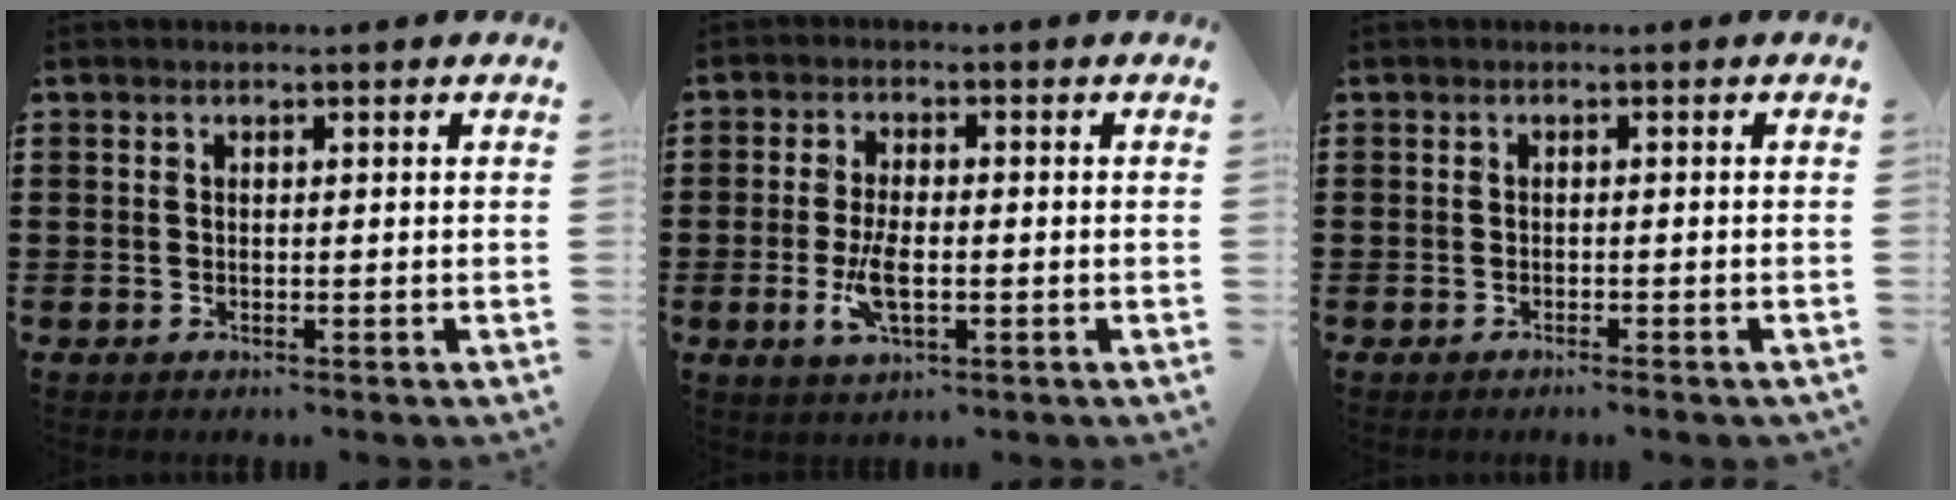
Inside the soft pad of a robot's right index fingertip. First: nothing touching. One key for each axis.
{"total": 5.3, "fx": -1.2, "fy": 2.1, "fz": 4.7, "tx": -0.101, "ty": -0.001, "tz": -0.025}
{"total": 0.7, "fx": -0.6, "fy": -0.1, "fz": 0.4, "tx": -0.008, "ty": -0.003, "tz": -0.011}